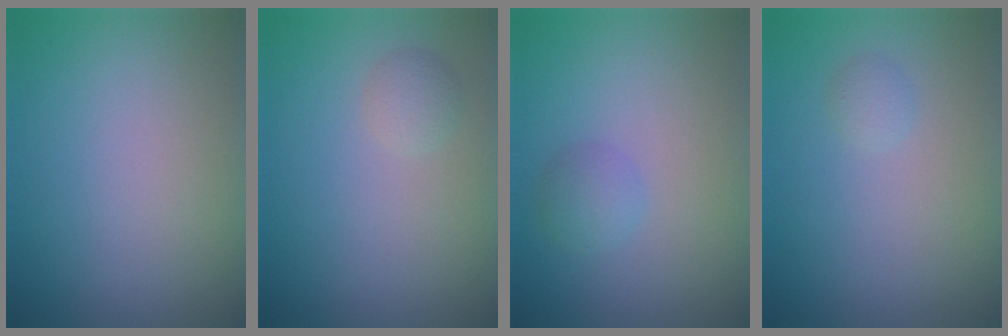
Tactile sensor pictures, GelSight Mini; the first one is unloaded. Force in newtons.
{"total": 1.3, "press": 1.3, "slide": 0.0}
{"total": 1.6, "press": 1.6, "slide": 0.0}
{"total": 0.8, "press": 0.8, "slide": 0.0}